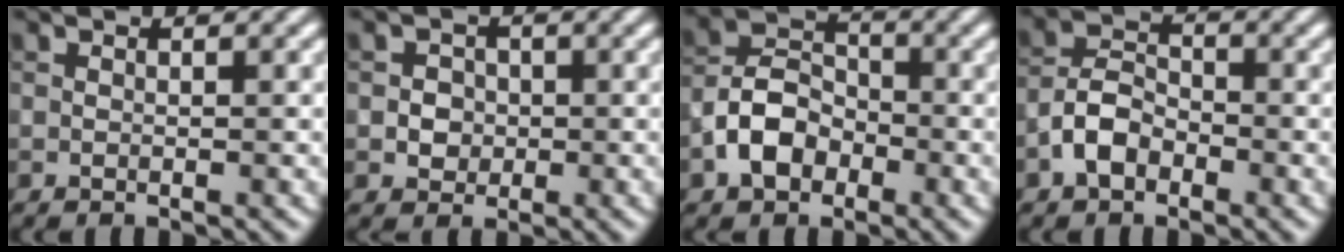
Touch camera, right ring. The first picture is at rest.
{"total": 2.0, "force": [-0.2, 1.8, 0.7], "torque": [0.006, -0.001, -0.008]}
{"total": 4.8, "force": [-2.1, 3.5, 2.6], "torque": [-0.050, 0.007, -0.046]}
{"total": 3.6, "force": [-1.9, 2.3, 2.1], "torque": [-0.038, 0.010, -0.044]}